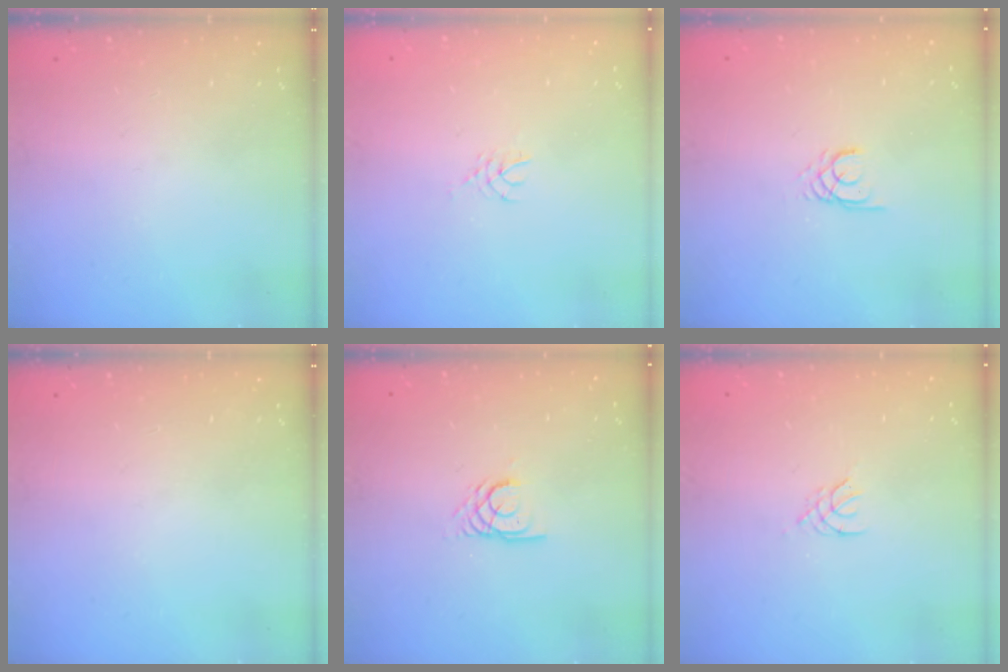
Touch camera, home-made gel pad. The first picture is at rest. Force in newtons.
{"total": 4.1, "press": 4.0, "slide": 0.5}
{"total": 2.2, "press": 2.2, "slide": 0.2}
{"total": 0.0}
{"total": 3.4, "press": 3.4, "slide": 0.2}
{"total": 2.0, "press": 1.9, "slide": 0.4}